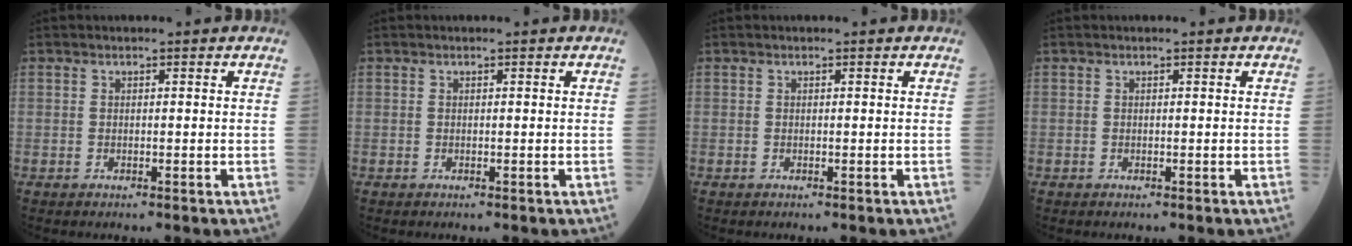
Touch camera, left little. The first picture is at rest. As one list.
[{"total": 0.0}, {"total": 0.0}, {"total": 0.0}]